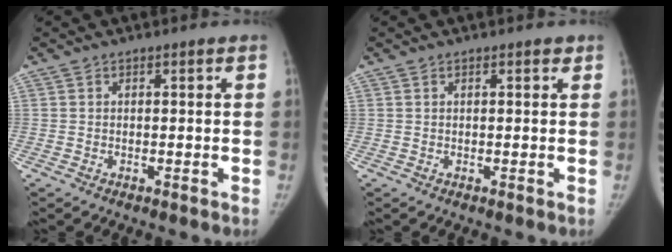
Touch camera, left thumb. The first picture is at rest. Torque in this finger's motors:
{"motor_torque": [0.10, 0.02, 0.29, 0.07, 0.00]}